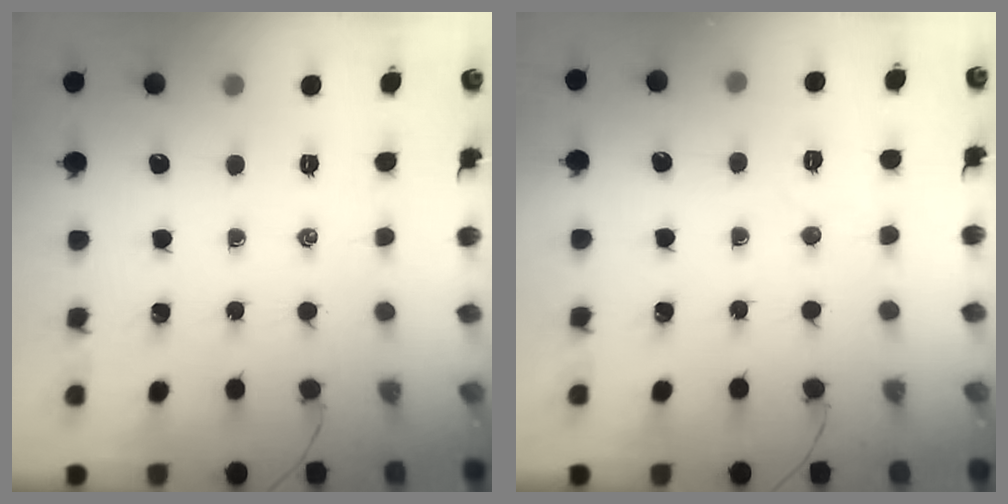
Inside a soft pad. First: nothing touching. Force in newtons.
{"total": 4.2, "press": 4.1, "slide": 0.9}